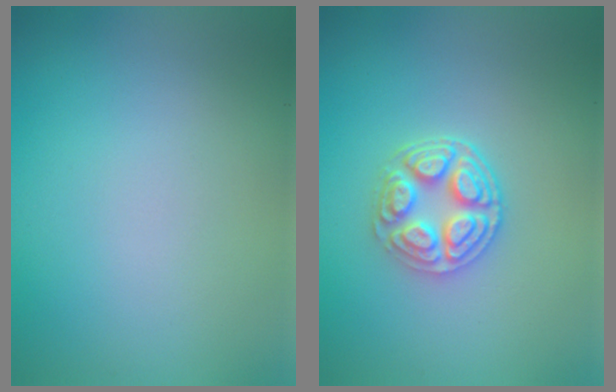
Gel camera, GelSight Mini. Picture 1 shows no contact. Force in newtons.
{"total": 3.7, "press": 3.3, "slide": 1.8}